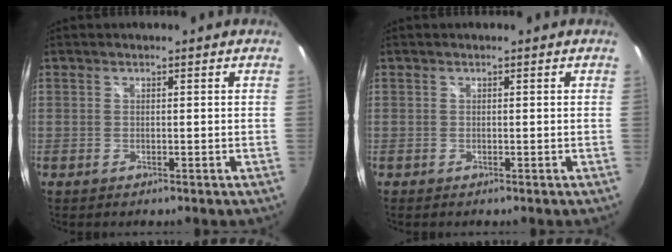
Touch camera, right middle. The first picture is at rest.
{"total": 0.0}